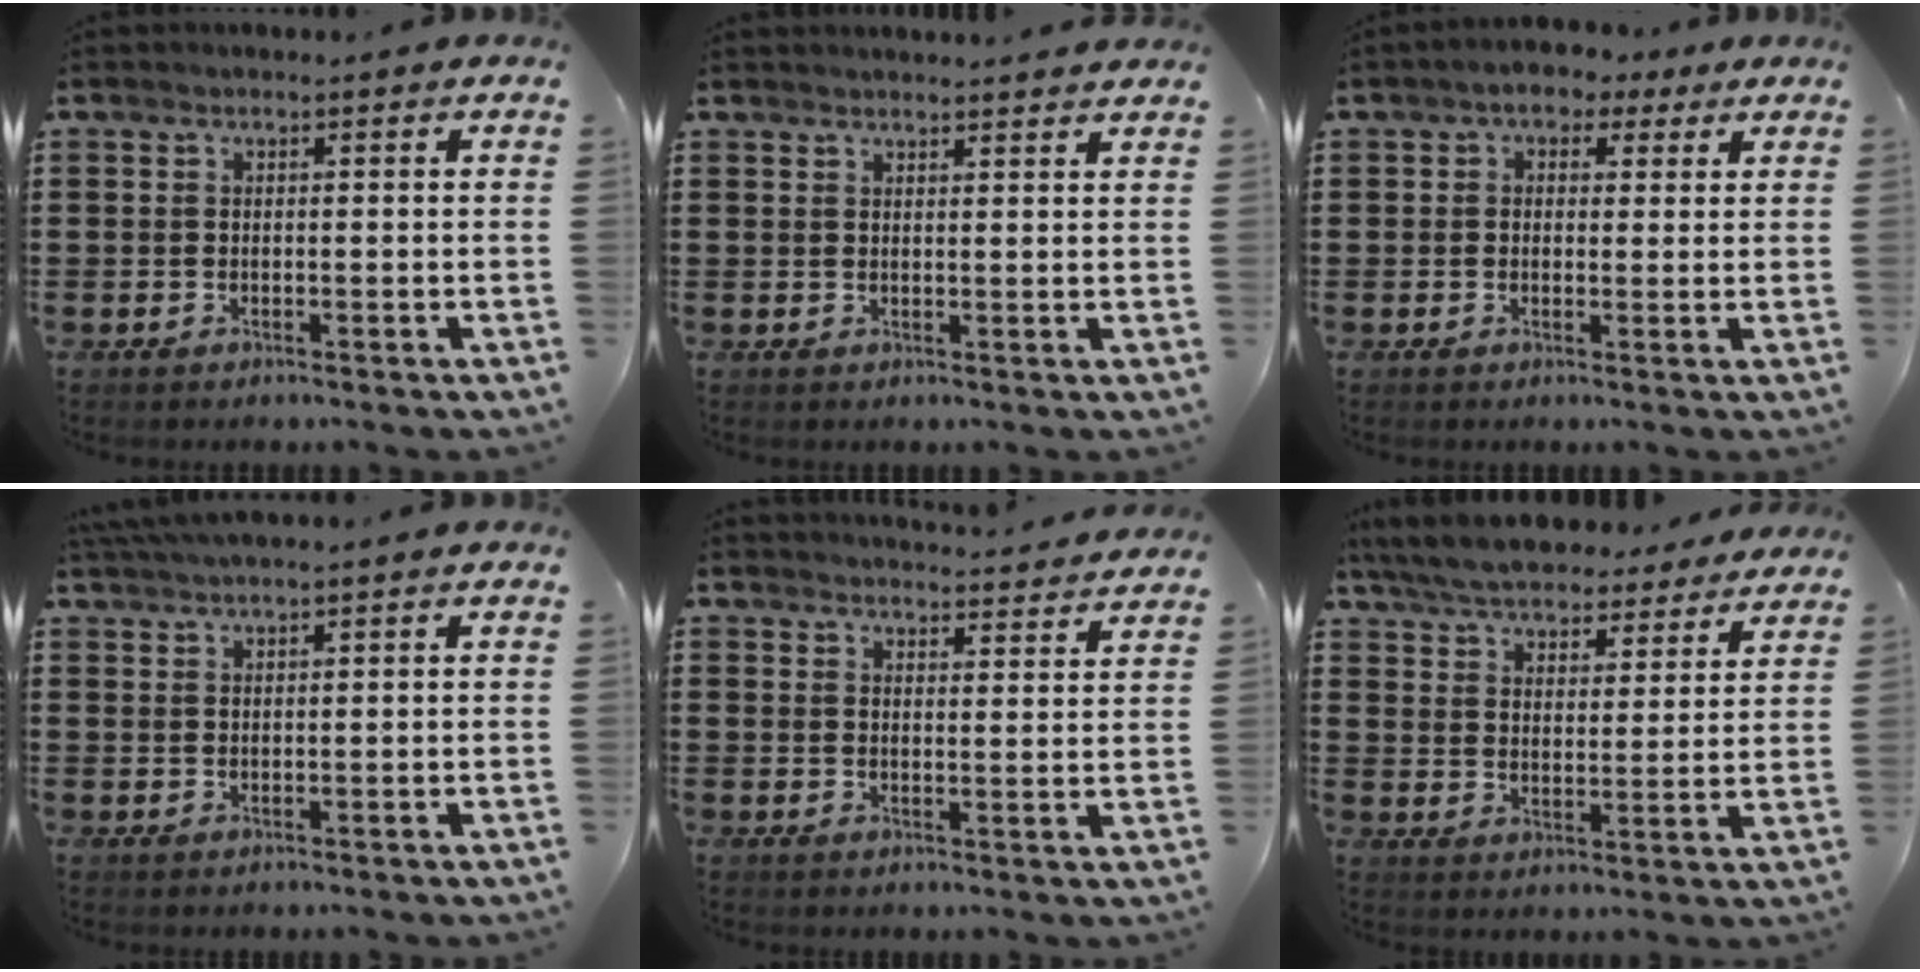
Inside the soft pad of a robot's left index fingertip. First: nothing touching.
{"total": 1.8, "force": [1.8, -0.1, 0.0], "torque": [-0.005, -0.002, 0.035]}
{"total": 2.8, "force": [1.7, 1.9, 1.1], "torque": [-0.024, 0.007, 0.026]}
{"total": 1.9, "force": [1.7, -0.2, 0.8], "torque": [-0.021, 0.002, 0.034]}
{"total": 3.5, "force": [3.5, -0.3, 0.0], "torque": [-0.004, -0.025, 0.061]}
{"total": 6.7, "force": [6.6, 0.7, 1.4], "torque": [-0.058, -0.034, 0.117]}